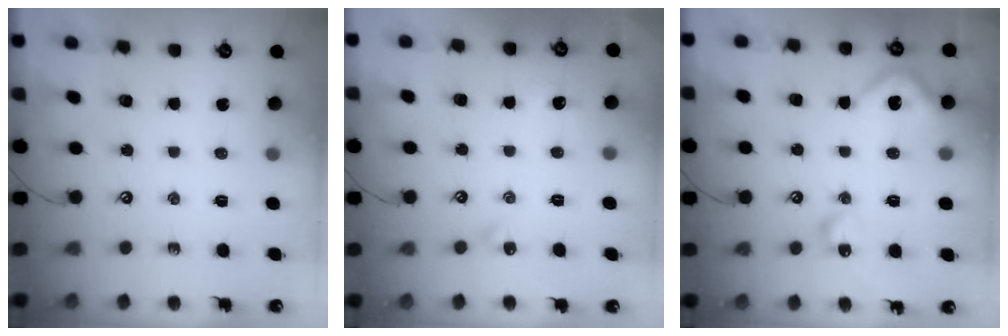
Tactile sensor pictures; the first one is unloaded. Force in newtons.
{"total": 0.8, "press": 0.6, "slide": 0.4}
{"total": 11.8, "press": 11.7, "slide": 1.2}